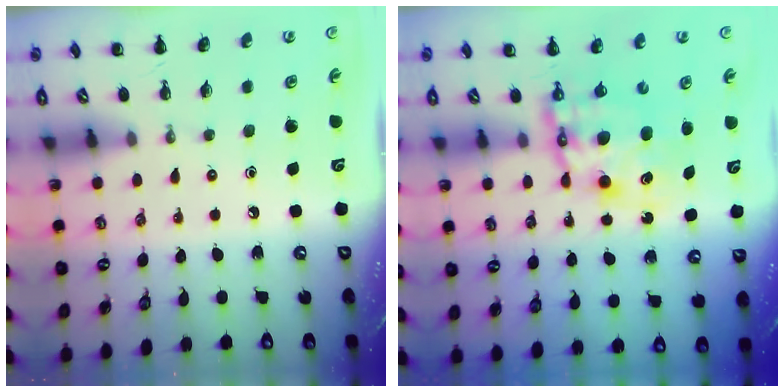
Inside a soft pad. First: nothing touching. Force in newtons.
{"total": 9.2, "press": 9.0, "slide": 2.2}